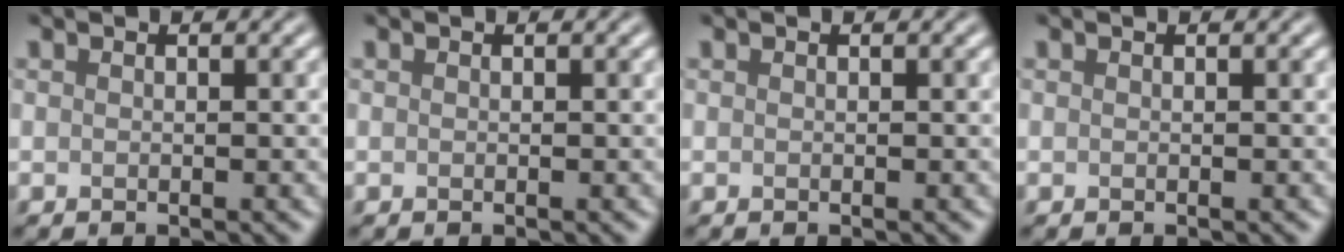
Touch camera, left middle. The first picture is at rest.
{"total": 0.0}
{"total": 0.0}
{"total": 0.0}